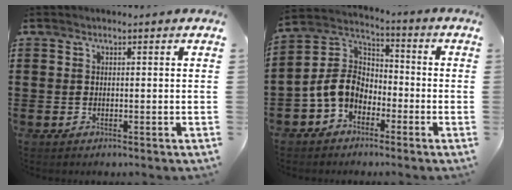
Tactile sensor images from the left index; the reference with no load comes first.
{"total": 7.4, "force": [-3.1, 5.6, 3.8], "torque": [-0.110, 0.009, -0.070]}